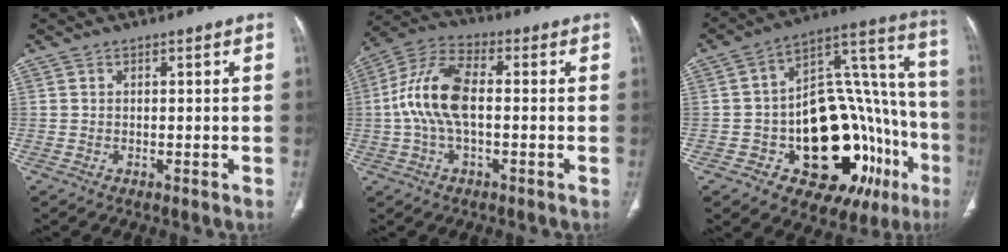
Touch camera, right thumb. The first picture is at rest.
{"total": 12.1, "force": [-0.3, 5.9, 10.6], "torque": [-0.228, 0.033, -0.010]}
{"total": 31.1, "force": [-10.7, 16.4, 24.2], "torque": [-0.253, 0.087, -0.136]}